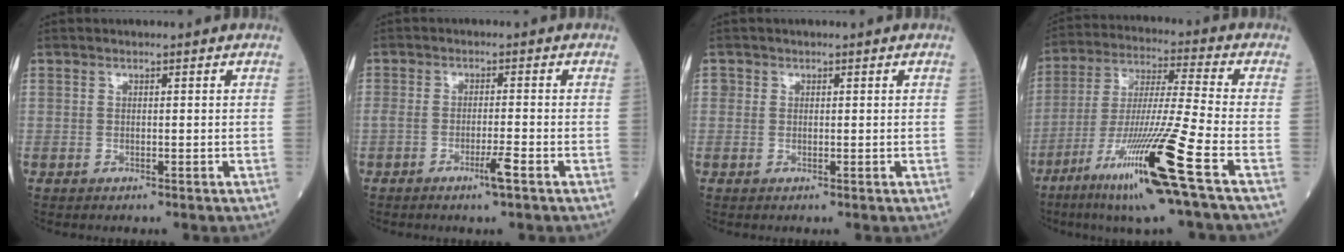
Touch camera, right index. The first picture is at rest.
{"total": 3.7, "force": [-2.1, 0.3, 3.0], "torque": [-0.064, 0.002, -0.037]}
{"total": 2.2, "force": [0.3, 2.1, 0.8], "torque": [-0.040, 0.016, 0.011]}
{"total": 15.0, "force": [-7.8, -1.1, 12.8], "torque": [-0.260, -0.036, -0.143]}